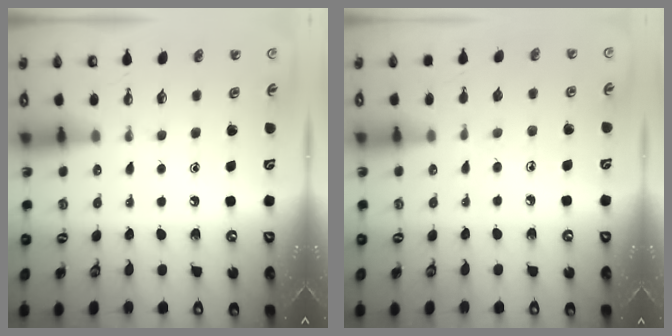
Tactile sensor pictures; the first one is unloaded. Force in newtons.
{"total": 6.4, "press": 6.4, "slide": 0.6}